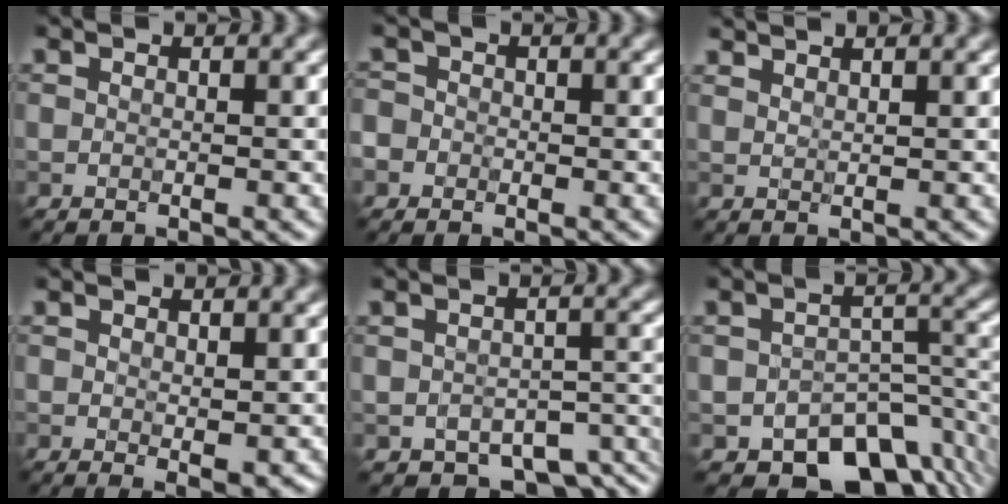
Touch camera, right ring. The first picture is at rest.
{"total": 2.1, "force": [-0.8, 1.9, 0.5], "torque": [0.002, 0.009, -0.027]}
{"total": 1.6, "force": [1.5, 0.1, 0.3], "torque": [-0.002, -0.002, 0.023]}
{"total": 1.3, "force": [0.3, 0.5, 1.2], "torque": [-0.014, -0.007, 0.008]}
{"total": 5.8, "force": [-3.5, 3.4, 3.1], "torque": [-0.023, -0.024, -0.044]}
{"total": 9.3, "force": [-5.9, 5.4, 4.8], "torque": [-0.052, -0.023, -0.082]}